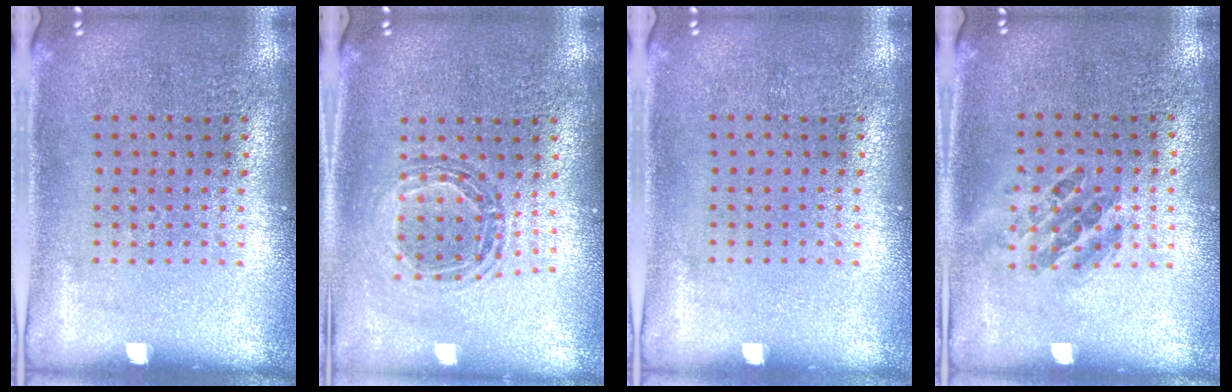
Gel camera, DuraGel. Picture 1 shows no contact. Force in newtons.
{"total": 0.9, "press": 0.9, "slide": 0.2}
{"total": 0.0}
{"total": 1.0, "press": 0.8, "slide": 0.5}